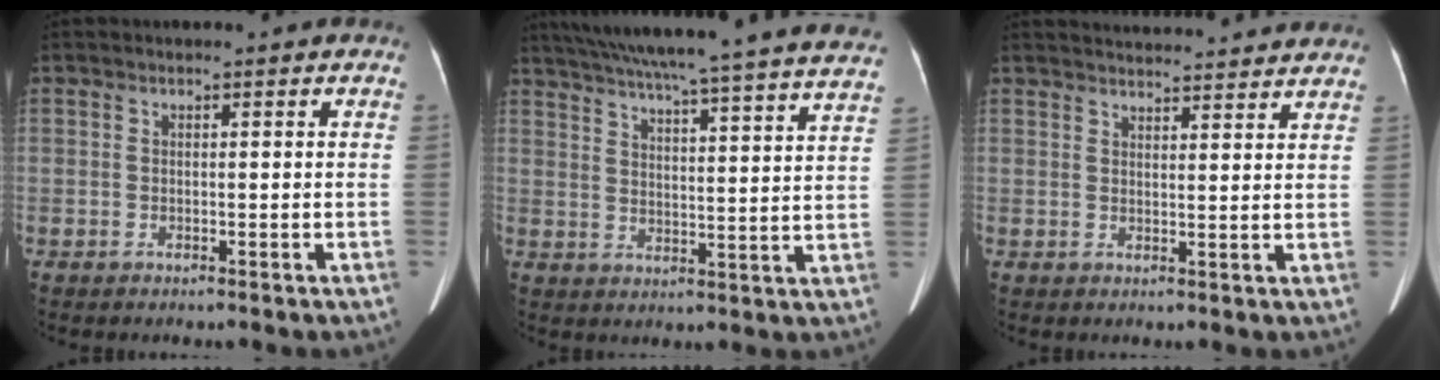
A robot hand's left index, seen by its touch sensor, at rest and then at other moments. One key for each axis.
{"total": 32.9, "fx": 29.9, "fy": 0.7, "fz": 13.7, "tx": -0.228, "ty": -0.047, "tz": 0.371}
{"total": 14.0, "fx": 13.4, "fy": 1.5, "fz": 3.7, "tx": -0.049, "ty": 0.027, "tz": 0.165}